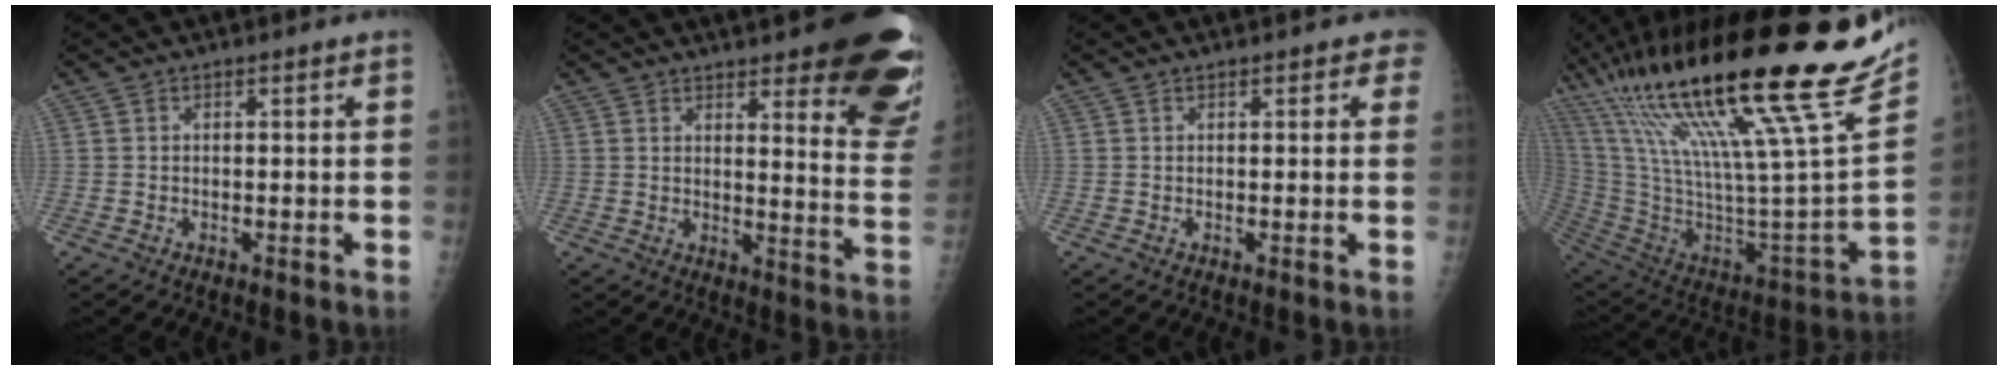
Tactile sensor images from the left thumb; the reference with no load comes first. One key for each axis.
{"total": 21.8, "fx": 14.3, "fy": 5.4, "fz": 15.5, "tx": -0.158, "ty": -0.080, "tz": 0.162}
{"total": 2.1, "fx": 1.3, "fy": 1.1, "fz": 1.1, "tx": 0.010, "ty": 0.000, "tz": 0.009}
{"total": 40.8, "fx": 26.8, "fy": 6.3, "fz": 30.2, "tx": -0.491, "ty": -0.094, "tz": 0.446}